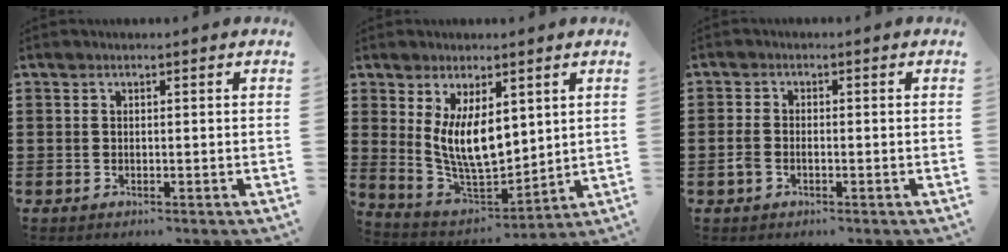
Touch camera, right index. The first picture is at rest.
{"total": 8.6, "force": [2.5, 4.2, 7.1], "torque": [-0.152, -0.017, 0.043]}
{"total": 2.1, "force": [-0.9, 1.2, 1.4], "torque": [-0.043, -0.004, -0.022]}